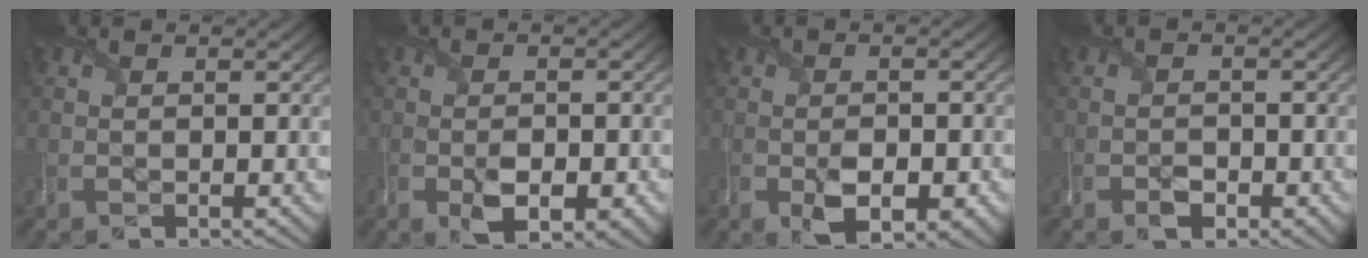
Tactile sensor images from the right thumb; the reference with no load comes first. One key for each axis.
{"total": 5.0, "fx": -2.1, "fy": 2.6, "fz": 3.7, "tx": -0.065, "ty": -0.013, "tz": -0.033}
{"total": 5.5, "fx": -2.3, "fy": 2.9, "fz": 4.1, "tx": -0.072, "ty": -0.016, "tz": -0.036}
{"total": 2.3, "fx": -1.4, "fy": 1.3, "fz": 1.2, "tx": -0.023, "ty": -0.003, "tz": -0.026}